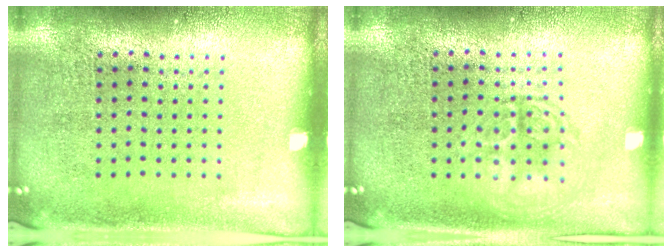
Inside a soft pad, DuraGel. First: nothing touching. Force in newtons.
{"total": 1.3, "press": 1.3, "slide": 0.2}